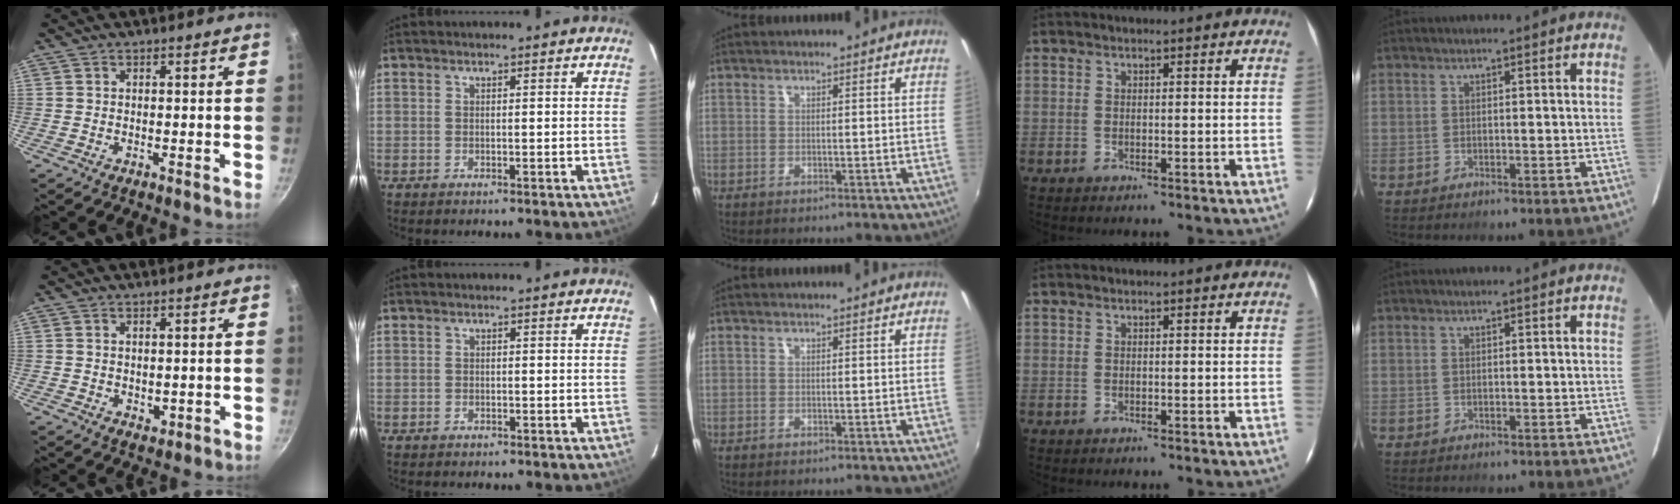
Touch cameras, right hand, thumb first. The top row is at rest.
{"thumb": {"total": 1.6, "force": [0.5, 1.2, 1.0], "torque": [-0.011, -0.005, 0.011]}, "index": {"total": 0.9, "force": [-0.6, 0.7, 0.1], "torque": [-0.002, 0.002, -0.009]}}